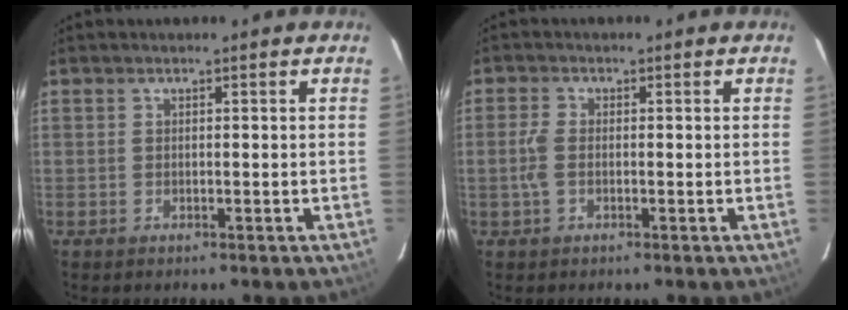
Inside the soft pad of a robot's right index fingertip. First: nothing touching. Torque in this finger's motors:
{"motor_torque": [0.53, 0.05, 0.28, 0.07]}